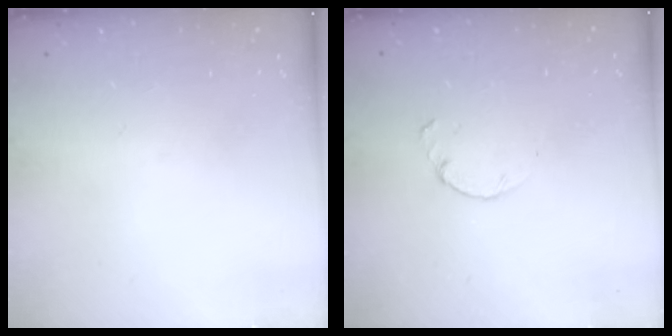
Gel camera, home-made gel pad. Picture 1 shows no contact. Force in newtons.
{"total": 0.9, "press": 0.8, "slide": 0.3}